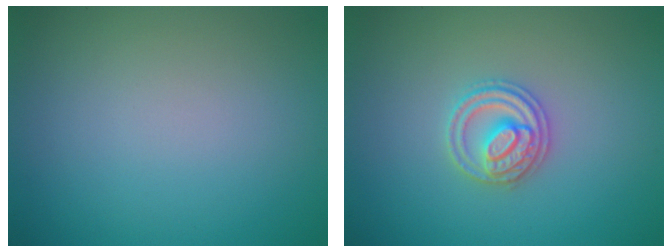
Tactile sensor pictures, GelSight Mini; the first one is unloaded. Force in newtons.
{"total": 2.8, "press": 2.7, "slide": 0.5}